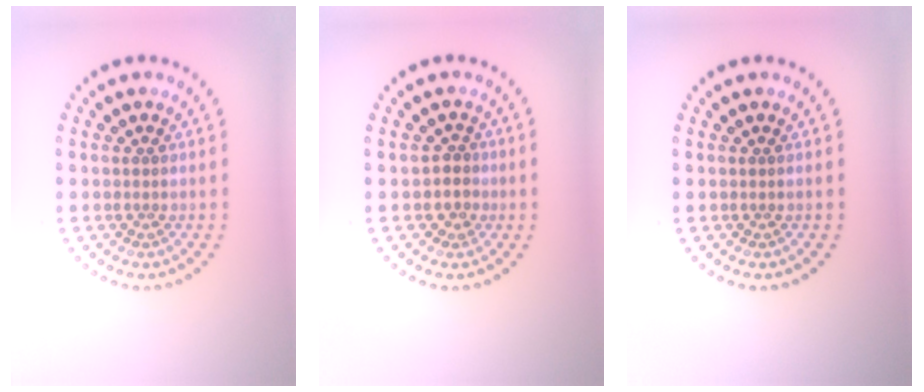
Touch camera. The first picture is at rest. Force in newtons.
{"total": 1.7, "press": 1.4, "slide": 1.0}
{"total": 0.0}